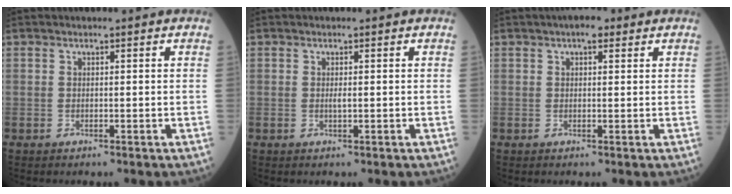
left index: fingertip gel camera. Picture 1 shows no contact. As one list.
[{"total": 0.6, "force": [-0.1, 0.1, 0.6], "torque": [-0.014, -0.005, -0.003]}, {"total": 2.7, "force": [1.6, 1.1, 1.9], "torque": [-0.025, 0.007, 0.017]}]